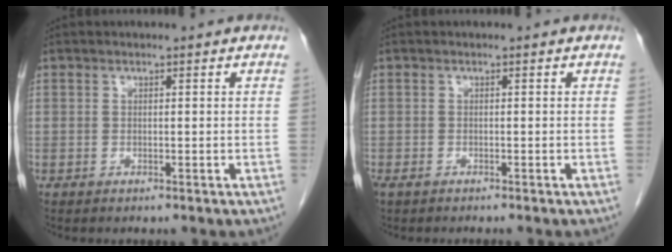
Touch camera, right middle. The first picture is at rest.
{"total": 1.6, "force": [-1.3, 0.5, 0.8], "torque": [-0.018, -0.004, -0.017]}